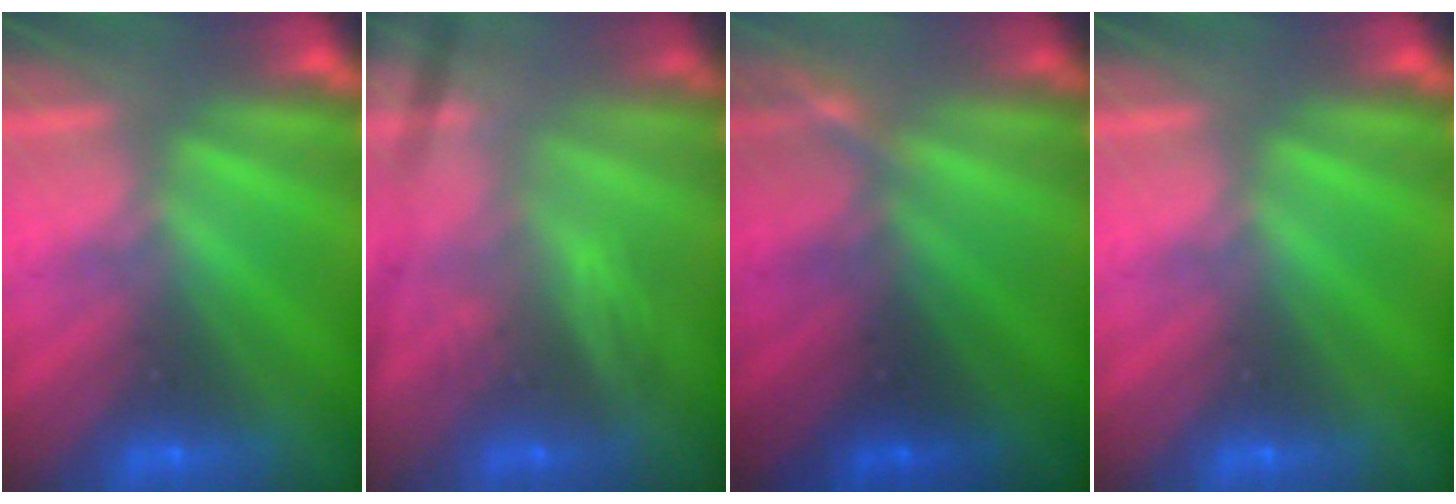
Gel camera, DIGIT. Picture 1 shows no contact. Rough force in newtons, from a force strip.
{"total": 3.5}
{"total": 1.2}
{"total": 0.0}